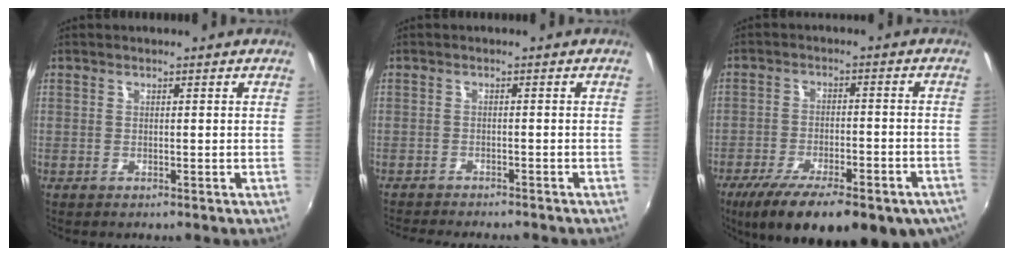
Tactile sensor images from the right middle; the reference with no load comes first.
{"total": 6.5, "force": [-6.0, 0.6, 2.3], "torque": [-0.058, -0.018, -0.091]}
{"total": 23.4, "force": [-16.0, 8.1, 15.0], "torque": [-0.259, -0.052, -0.219]}